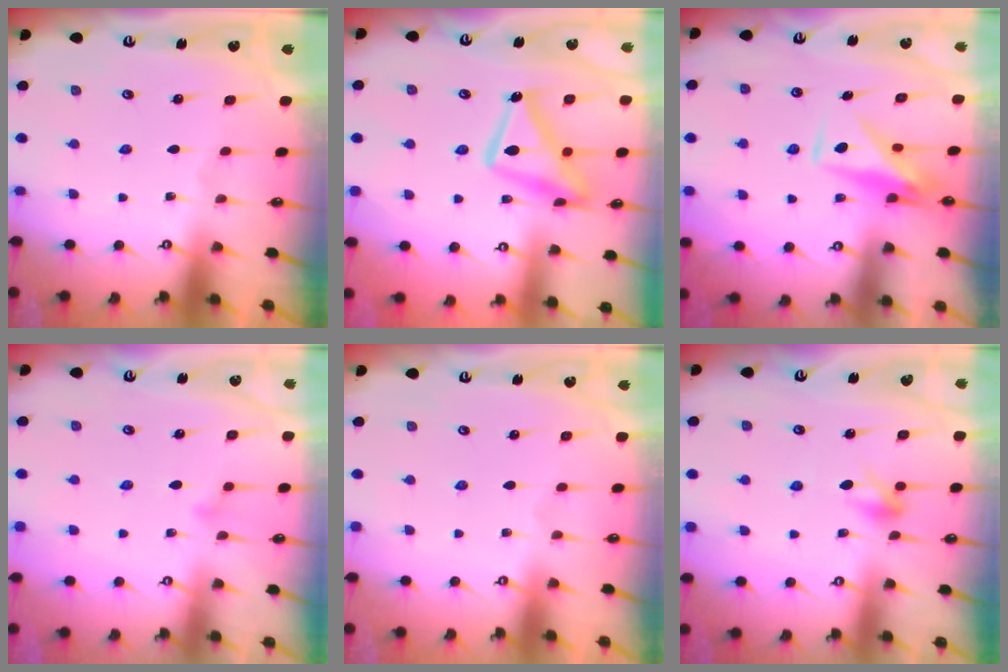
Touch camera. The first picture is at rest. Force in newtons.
{"total": 15.8, "press": 15.8, "slide": 1.3}
{"total": 8.1, "press": 8.1, "slide": 0.2}
{"total": 7.3, "press": 7.2, "slide": 0.6}
{"total": 3.8, "press": 3.8, "slide": 0.1}
{"total": 5.5, "press": 5.4, "slide": 1.1}